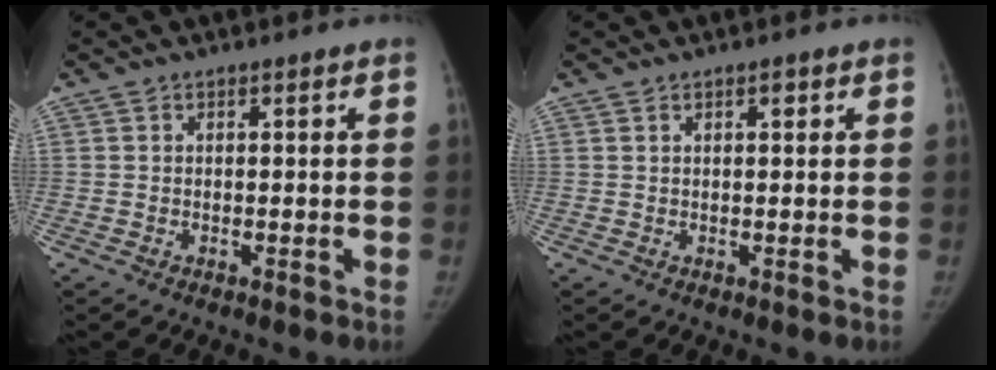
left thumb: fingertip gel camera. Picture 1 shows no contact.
{"total": 1.1, "force": [0.6, 0.4, 0.8], "torque": [-0.008, 0.000, 0.008]}